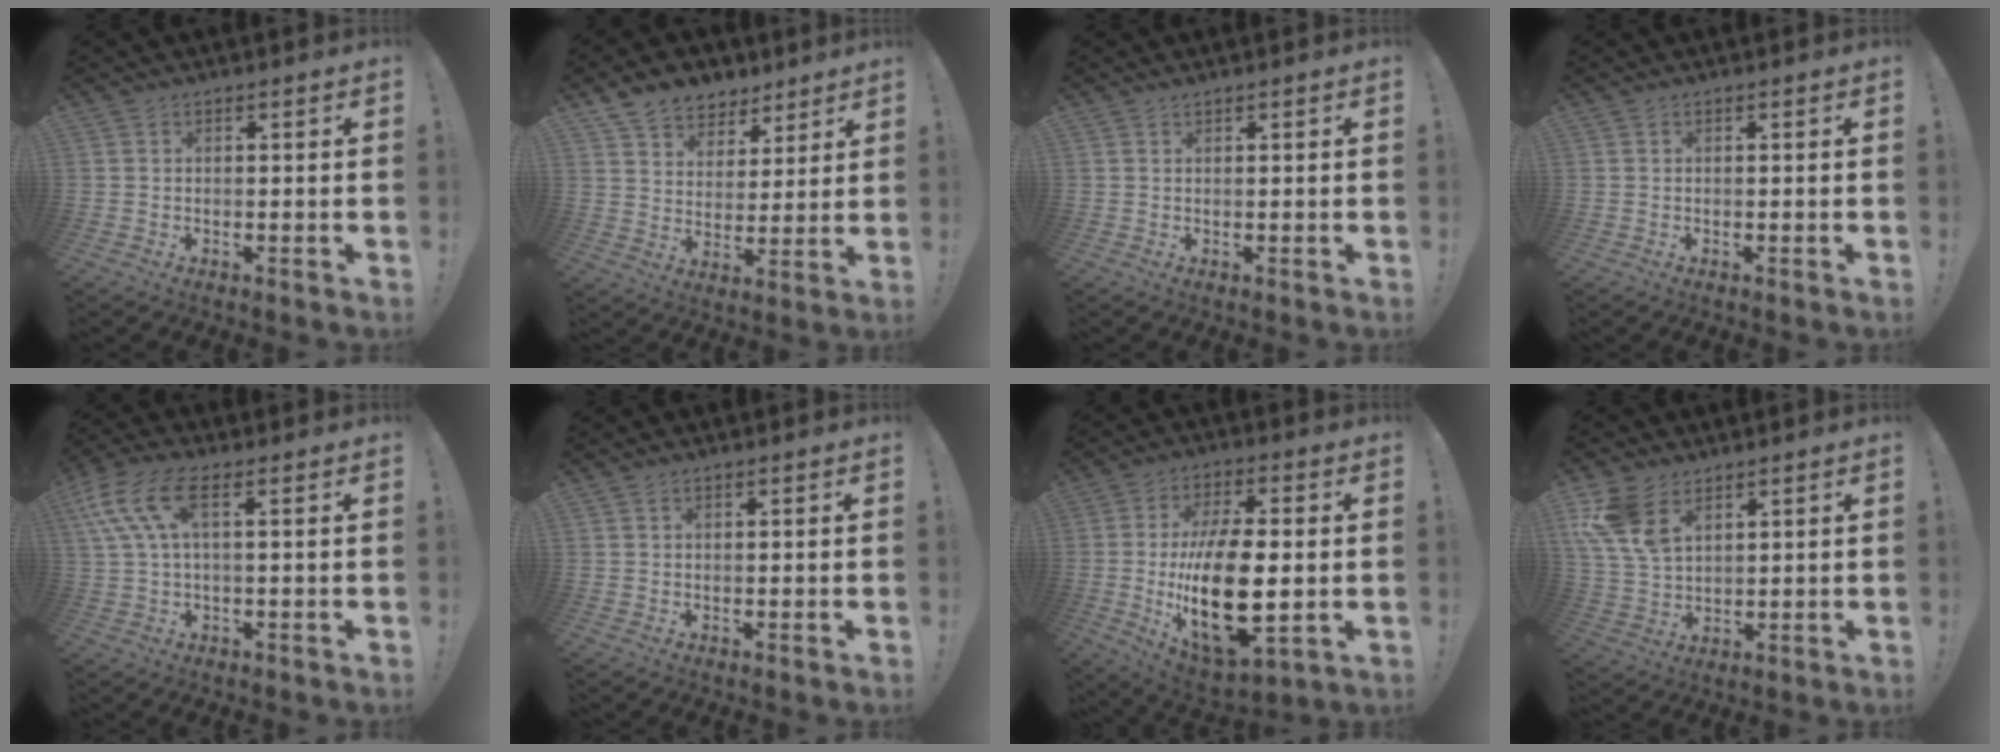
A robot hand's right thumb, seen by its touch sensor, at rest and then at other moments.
{"total": 9.6, "force": [6.9, 6.3, 2.0], "torque": [-0.042, -0.044, 0.140]}
{"total": 0.8, "force": [0.8, -0.2, 0.2], "torque": [0.003, -0.004, 0.013]}
{"total": 0.0}
{"total": 11.3, "force": [3.9, 5.0, 9.3], "torque": [-0.187, -0.002, 0.078]}
{"total": 0.7, "force": [0.5, 0.3, 0.4], "torque": [-0.008, 0.000, 0.009]}
{"total": 23.5, "force": [-1.9, 11.4, 20.4], "torque": [-0.374, -0.013, -0.022]}
{"total": 11.0, "force": [6.1, 6.5, 6.5], "torque": [-0.140, -0.020, 0.122]}